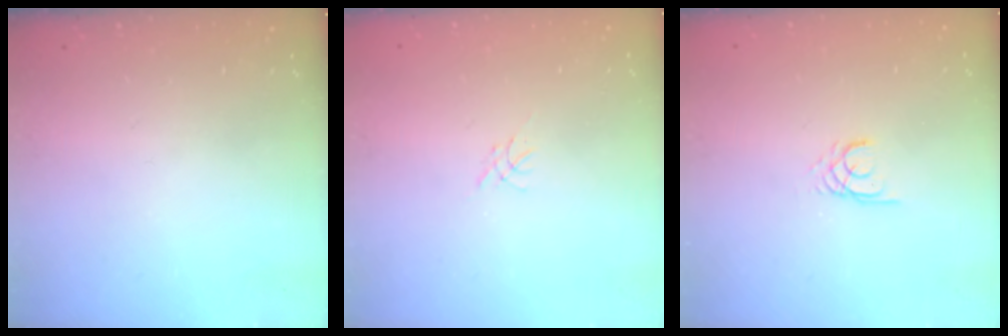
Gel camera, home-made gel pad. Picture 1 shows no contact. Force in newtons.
{"total": 0.0}
{"total": 2.2, "press": 2.2, "slide": 0.2}